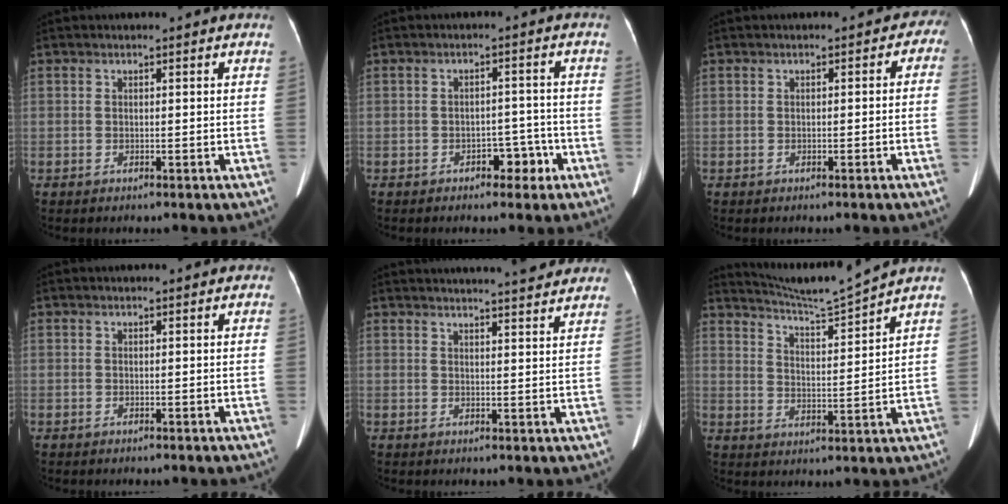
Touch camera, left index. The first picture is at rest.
{"total": 3.6, "force": [-2.0, 2.1, 2.1], "torque": [-0.021, 0.012, -0.025]}
{"total": 1.8, "force": [-0.7, 1.4, 0.8], "torque": [0.007, 0.014, -0.014]}
{"total": 0.0}
{"total": 14.3, "force": [13.2, 1.1, 5.2], "torque": [-0.071, 0.017, 0.161]}
{"total": 8.3, "force": [7.9, -2.4, 1.1], "torque": [-0.038, -0.027, 0.145]}